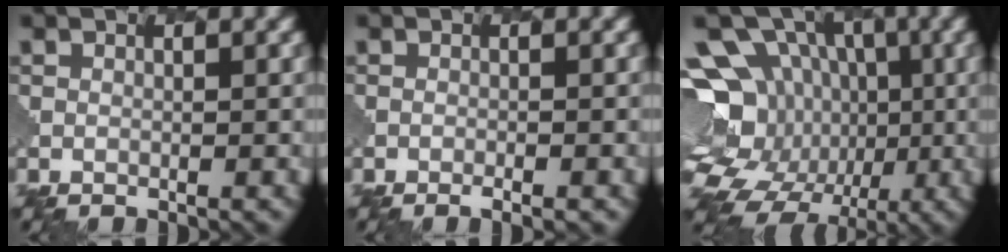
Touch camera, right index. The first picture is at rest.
{"total": 1.5, "force": [-0.8, 0.5, 1.1], "torque": [-0.001, 0.006, -0.012]}
{"total": 15.4, "force": [-1.4, 13.4, 7.4], "torque": [-0.152, 0.015, -0.029]}